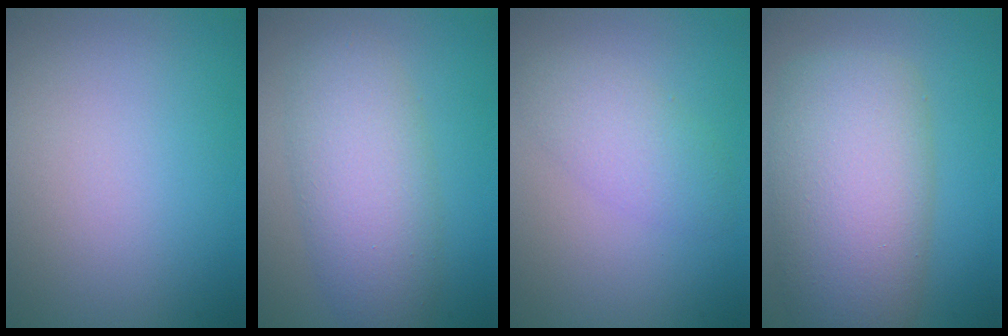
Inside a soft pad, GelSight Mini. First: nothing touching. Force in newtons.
{"total": 5.9, "press": 5.9, "slide": 0.2}
{"total": 2.9, "press": 2.9, "slide": 0.2}
{"total": 9.5, "press": 9.4, "slide": 0.4}